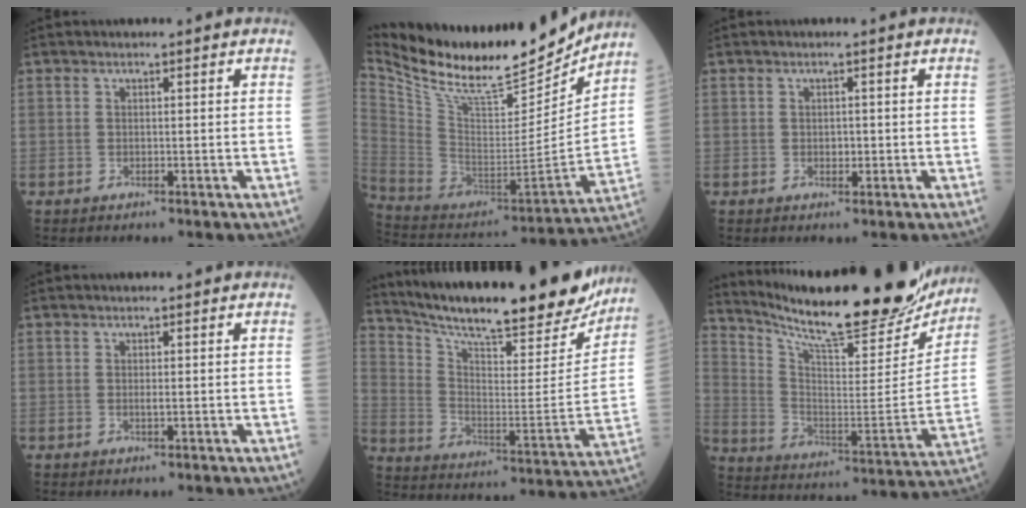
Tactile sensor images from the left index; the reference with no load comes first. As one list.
[{"total": 25.4, "force": [22.3, 5.0, 11.0], "torque": [-0.208, -0.040, 0.359]}, {"total": 1.0, "force": [-0.3, 0.6, 0.7], "torque": [-0.009, -0.003, -0.006]}, {"total": 0.6, "force": [-0.1, 0.0, 0.6], "torque": [-0.013, -0.004, -0.005]}, {"total": 27.3, "force": [23.7, 4.2, 12.9], "torque": [-0.214, -0.054, 0.332]}, {"total": 27.1, "force": [23.8, 3.9, 12.4], "torque": [-0.207, -0.061, 0.338]}]